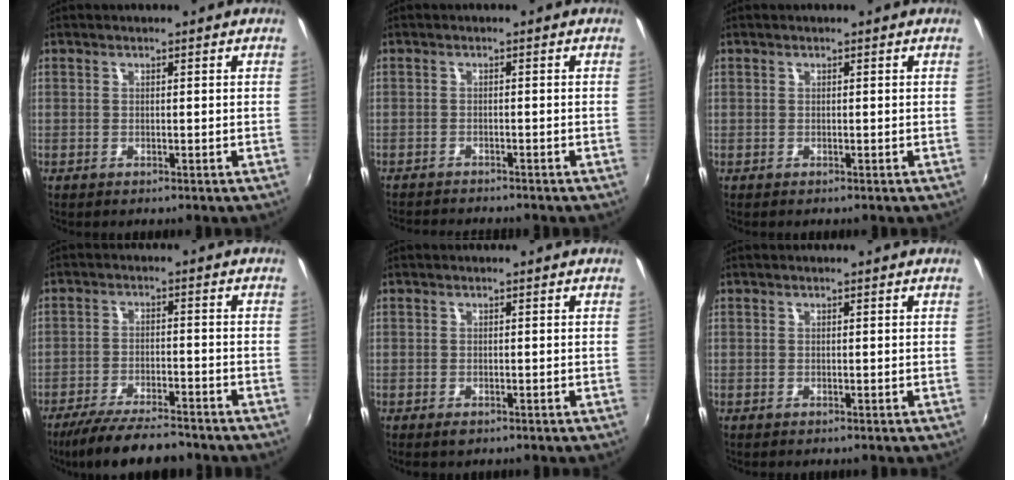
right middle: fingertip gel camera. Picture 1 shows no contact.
{"total": 4.9, "force": [-4.6, 0.4, 1.4], "torque": [-0.039, -0.013, -0.074]}
{"total": 0.0}
{"total": 11.8, "force": [-10.1, 2.3, 5.6], "torque": [-0.123, -0.015, -0.164]}
{"total": 1.1, "force": [-0.8, 0.6, 0.6], "torque": [-0.010, -0.005, -0.014]}
{"total": 0.0}